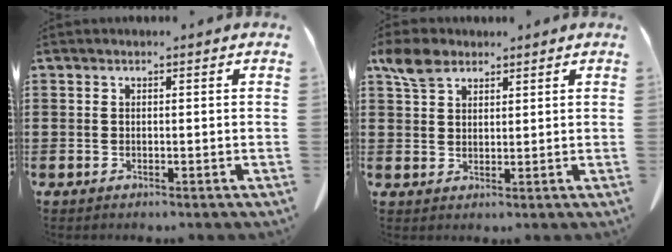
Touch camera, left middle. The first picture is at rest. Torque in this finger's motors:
{"motor_torque": [0.26, 0.52, -0.36, -0.09]}